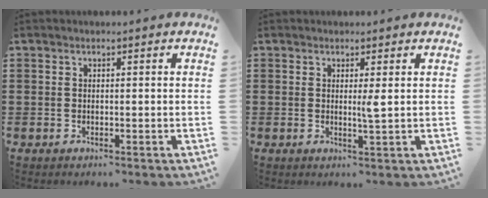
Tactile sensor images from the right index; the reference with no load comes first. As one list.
[{"total": 1.6, "force": [0.4, 0.0, 1.6], "torque": [-0.024, -0.005, 0.004]}]